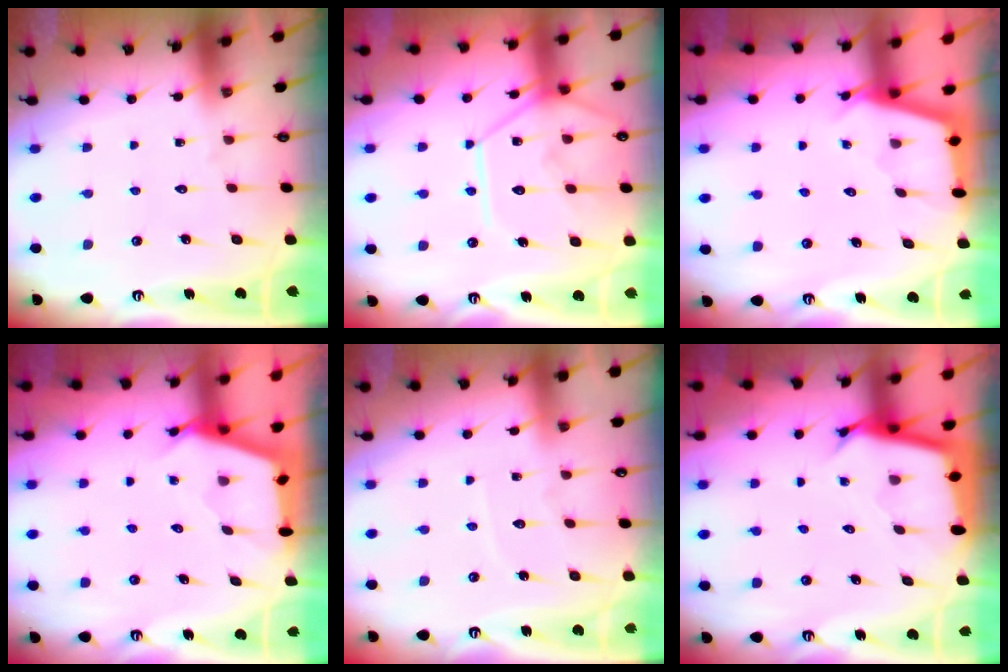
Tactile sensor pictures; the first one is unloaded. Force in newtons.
{"total": 13.4, "press": 13.3, "slide": 1.2}
{"total": 2.5, "press": 2.5, "slide": 0.1}
{"total": 2.6, "press": 2.6, "slide": 0.3}
{"total": 4.0, "press": 3.9, "slide": 0.4}
{"total": 3.2, "press": 3.2, "slide": 0.1}